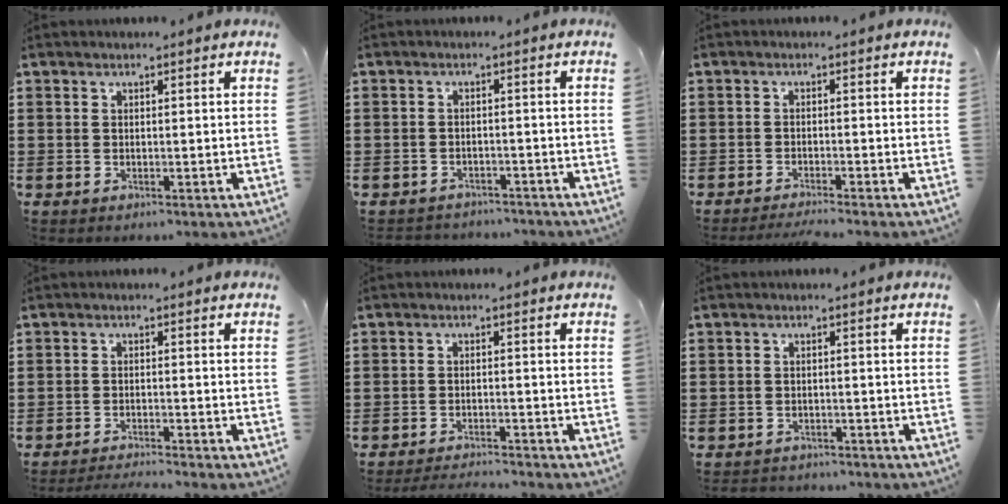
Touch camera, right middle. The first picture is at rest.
{"total": 2.2, "force": [-2.1, 0.5, -0.4], "torque": [0.000, 0.001, -0.050]}
{"total": 1.7, "force": [-1.6, -0.2, 0.6], "torque": [-0.010, 0.000, -0.029]}
{"total": 2.2, "force": [-2.1, -0.2, 0.4], "torque": [-0.009, 0.000, -0.042]}
{"total": 2.6, "force": [-2.6, 0.0, 0.3], "torque": [-0.008, -0.001, -0.052]}
{"total": 1.7, "force": [-1.7, 0.4, -0.3], "torque": [0.000, 0.002, -0.040]}